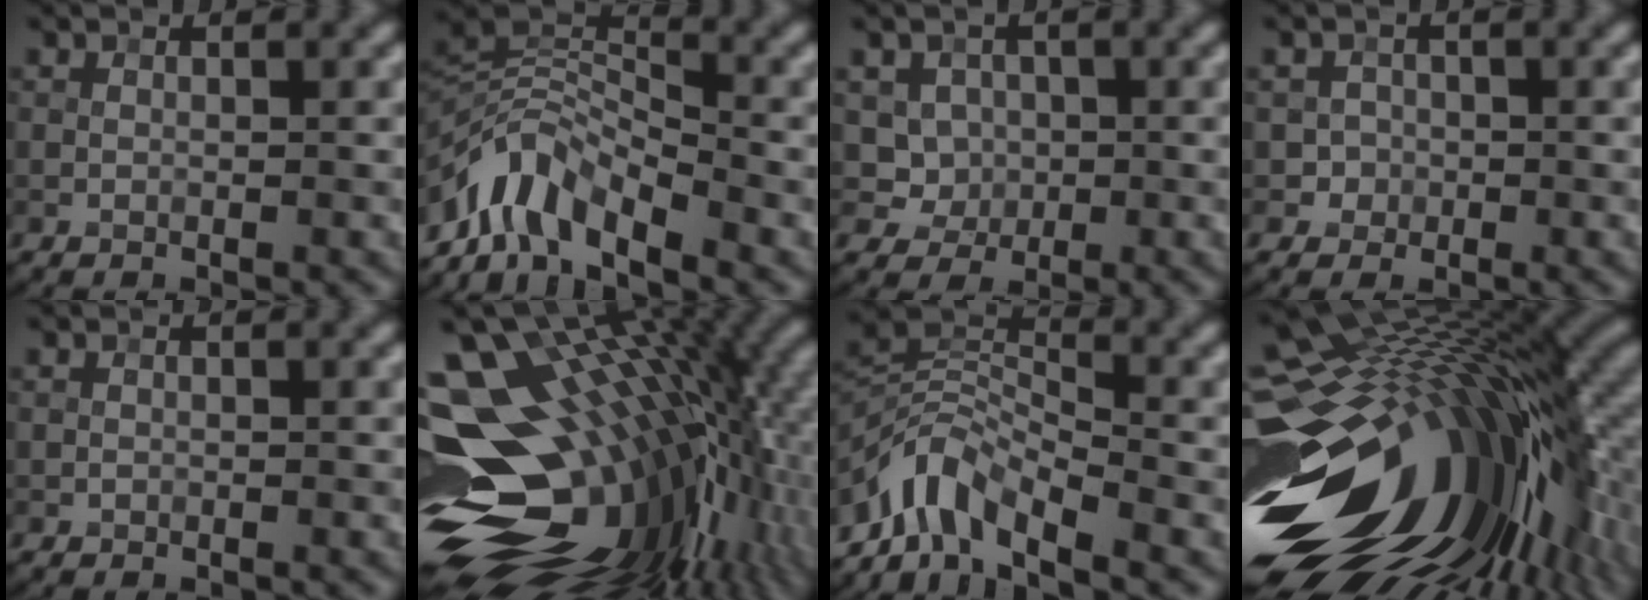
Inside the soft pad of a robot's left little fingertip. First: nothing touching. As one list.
[{"total": 6.5, "force": [-4.5, 2.5, 4.0], "torque": [-0.061, 0.005, -0.100]}, {"total": 3.3, "force": [0.6, 3.0, 1.1], "torque": [-0.014, -0.009, 0.017]}, {"total": 1.5, "force": [-0.4, 1.4, 0.0], "torque": [0.018, 0.002, -0.005]}, {"total": 0.0}, {"total": 20.2, "force": [0.3, 11.8, 16.4], "torque": [-0.251, -0.002, 0.004]}, {"total": 6.7, "force": [-4.8, 2.6, 3.9], "torque": [-0.063, 0.005, -0.105]}, {"total": 19.1, "force": [-2.9, 11.6, 14.9], "torque": [-0.292, -0.035, -0.040]}]